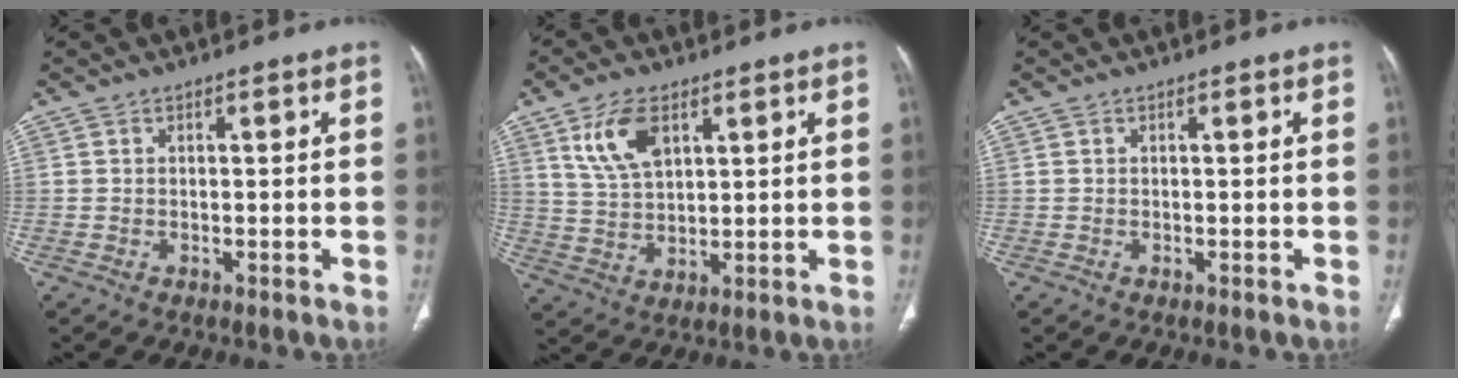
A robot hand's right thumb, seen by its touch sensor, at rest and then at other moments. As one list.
[{"total": 8.9, "force": [4.3, 4.8, 6.2], "torque": [-0.108, -0.014, 0.090]}, {"total": 0.0}]